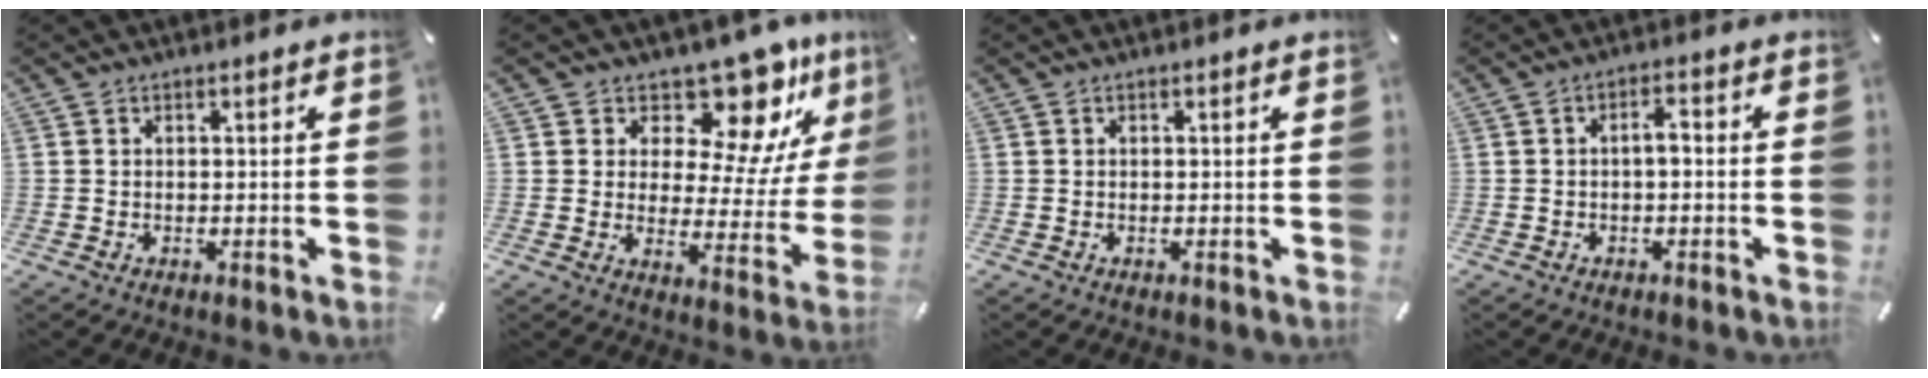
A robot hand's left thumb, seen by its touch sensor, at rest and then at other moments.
{"total": 14.1, "force": [11.1, 6.3, 6.0], "torque": [-0.081, -0.114, 0.187]}
{"total": 0.0}
{"total": 2.7, "force": [-0.8, 1.1, 2.4], "torque": [-0.044, 0.011, -0.017]}